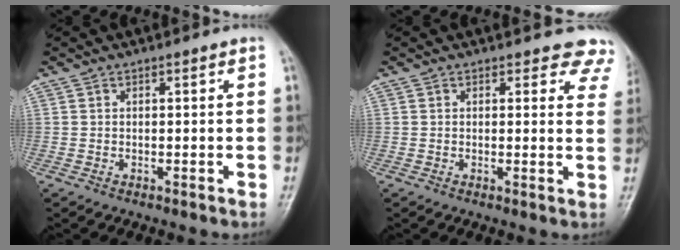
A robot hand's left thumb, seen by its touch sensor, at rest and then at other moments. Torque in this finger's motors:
{"motor_torque": [2.49, 2.52, 1.16, -1.61, -0.02]}